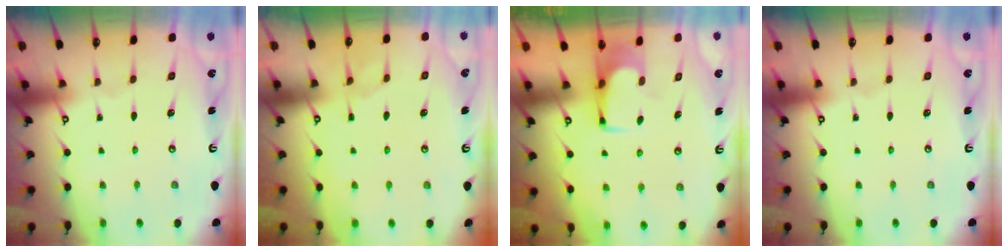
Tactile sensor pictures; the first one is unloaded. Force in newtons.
{"total": 6.7, "press": 6.6, "slide": 1.2}
{"total": 1.6, "press": 1.5, "slide": 0.3}
{"total": 0.0}